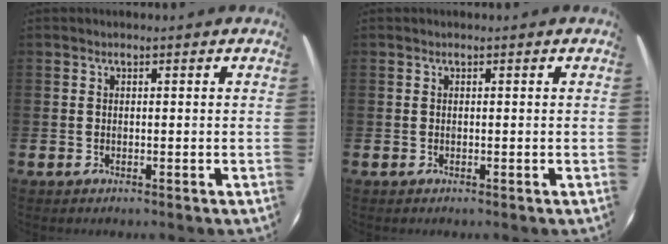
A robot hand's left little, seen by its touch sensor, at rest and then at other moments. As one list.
[{"total": 0.0}]